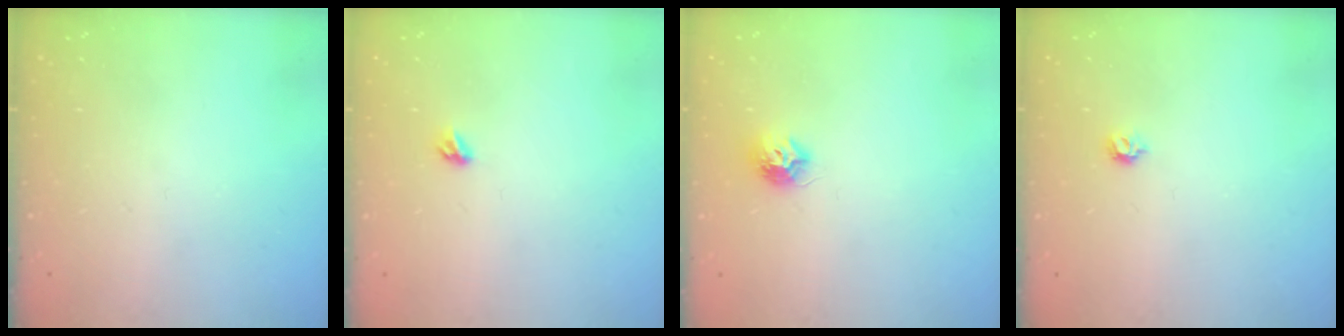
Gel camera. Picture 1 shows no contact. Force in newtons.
{"total": 3.5, "press": 3.4, "slide": 0.7}
{"total": 7.5, "press": 7.5, "slide": 0.7}
{"total": 4.1, "press": 4.0, "slide": 0.8}